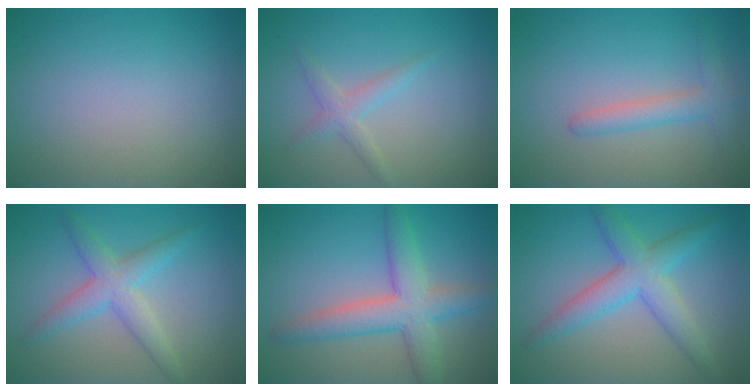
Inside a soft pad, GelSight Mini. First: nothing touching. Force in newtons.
{"total": 1.8, "press": 1.8, "slide": 0.1}
{"total": 2.4, "press": 2.4, "slide": 0.2}
{"total": 3.6, "press": 3.6, "slide": 0.0}
{"total": 5.5, "press": 5.5, "slide": 0.3}
{"total": 4.7, "press": 4.7, "slide": 0.1}